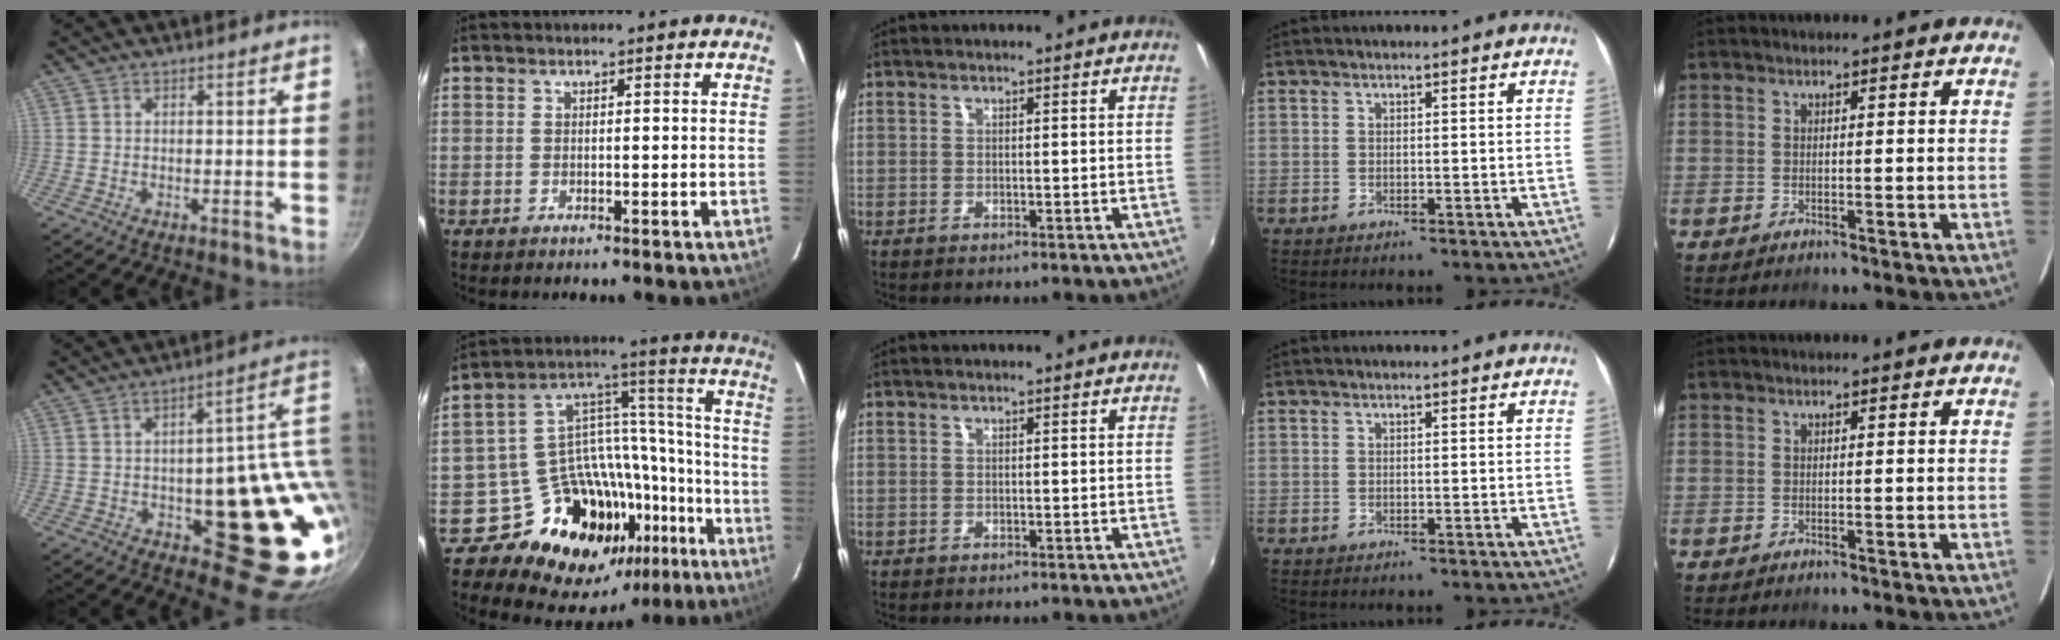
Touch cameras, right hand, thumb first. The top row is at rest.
{"thumb": {"total": 21.3, "force": [0.5, 10.4, 18.6], "torque": [-0.182, -0.015, 0.019]}, "index": {"total": 21.7, "force": [-12.9, 14.0, 10.4], "torque": [-0.152, 0.068, -0.181]}}